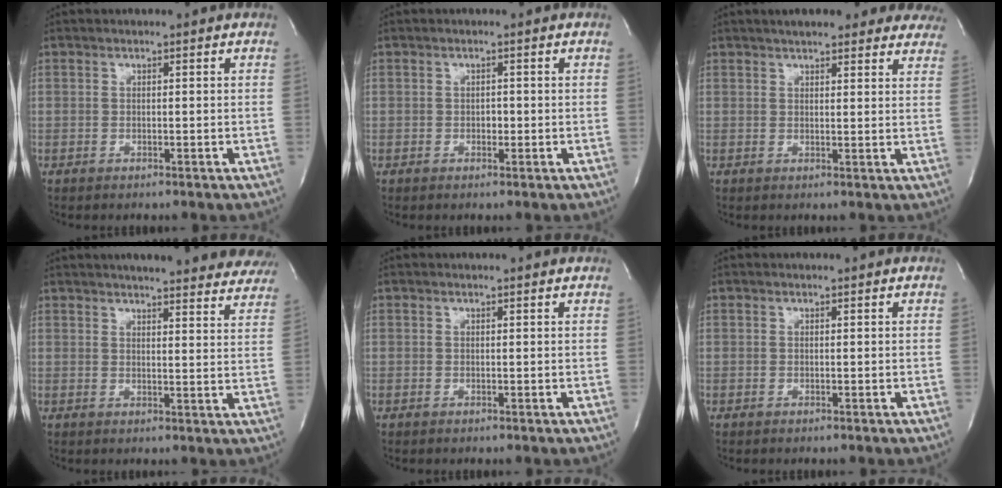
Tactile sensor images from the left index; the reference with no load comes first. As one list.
[{"total": 1.0, "force": [-0.2, 0.7, 0.6], "torque": [-0.010, 0.002, -0.004]}, {"total": 15.6, "force": [13.7, 4.1, 6.4], "torque": [-0.067, 0.015, 0.156]}, {"total": 24.2, "force": [22.0, 4.2, 9.2], "torque": [-0.131, -0.033, 0.253]}, {"total": 0.9, "force": [0.8, 0.0, 0.2], "torque": [-0.009, 0.002, 0.008]}, {"total": 0.0}]